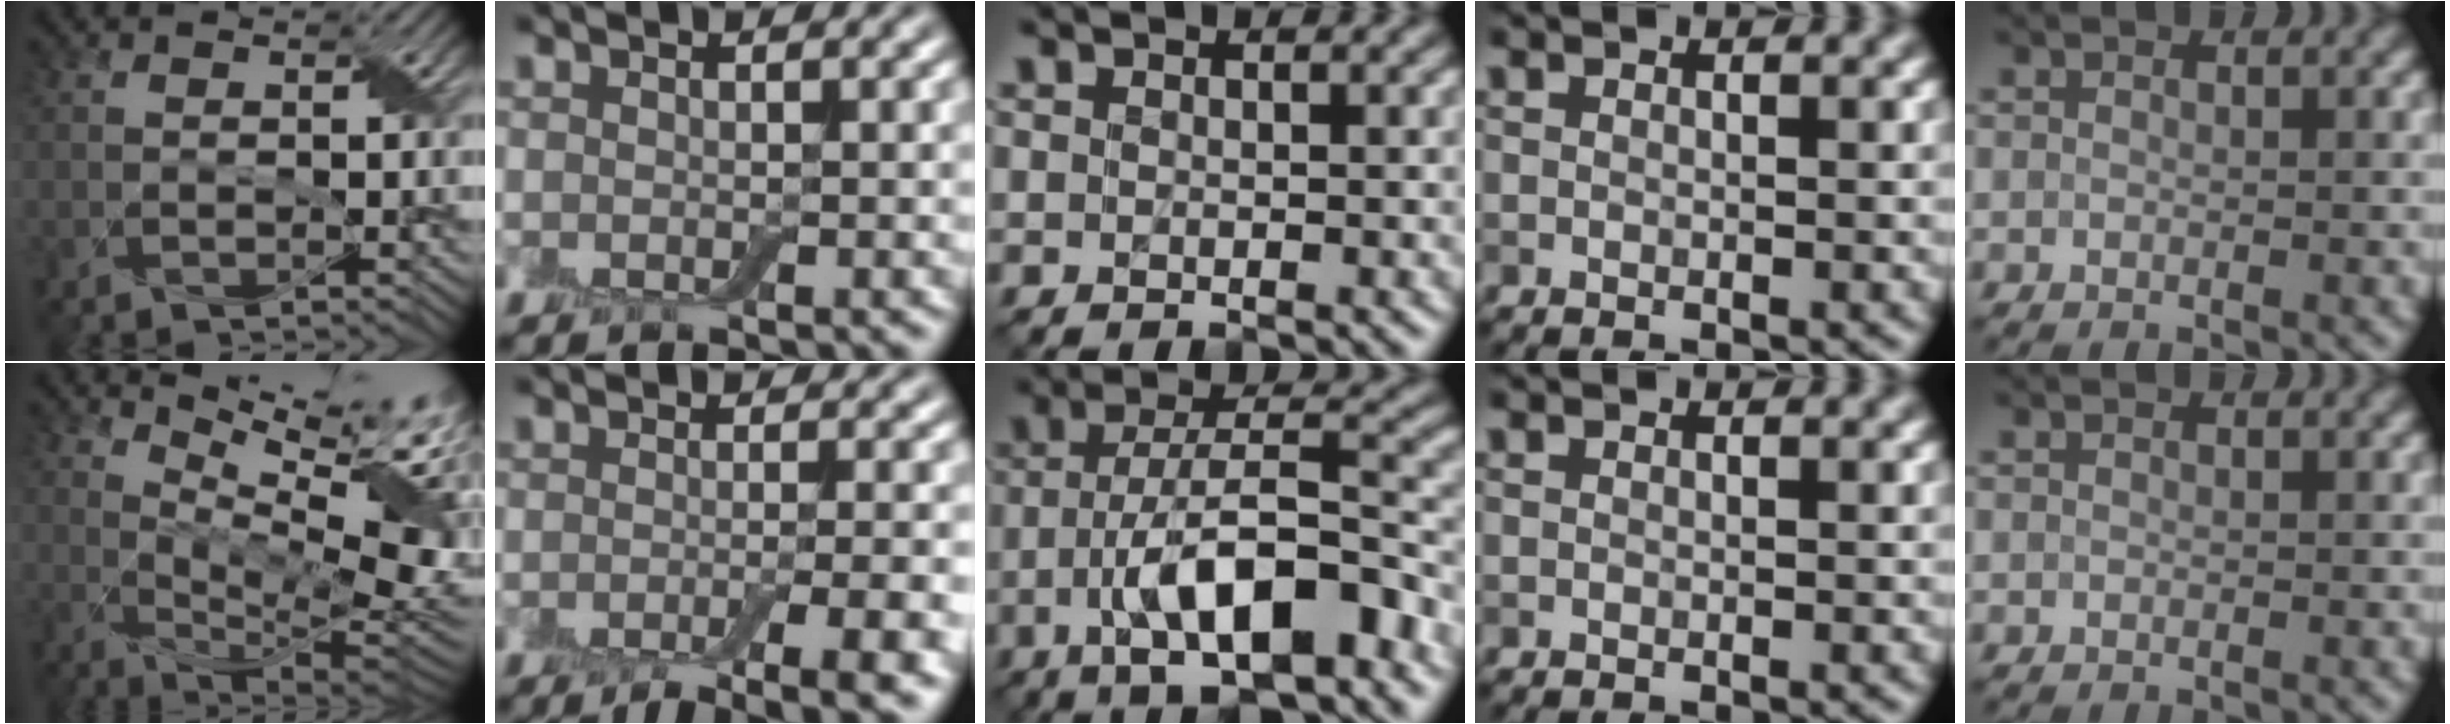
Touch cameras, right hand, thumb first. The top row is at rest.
{"thumb": {"total": 13.8, "force": [6.4, 3.6, 11.7], "torque": [-0.205, 0.005, 0.104]}, "index": {"total": 8.0, "force": [-4.2, 2.3, 6.4], "torque": [-0.070, -0.013, -0.056]}, "middle": {"total": 10.4, "force": [-4.2, 3.6, 8.8], "torque": [-0.139, 0.013, -0.070]}}